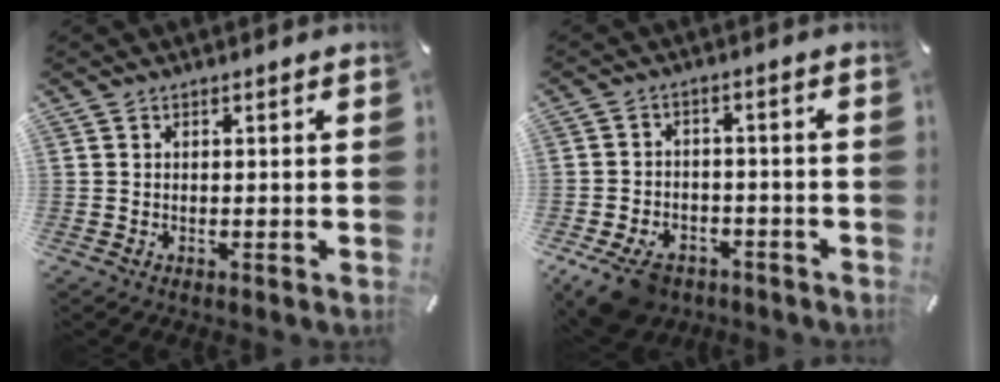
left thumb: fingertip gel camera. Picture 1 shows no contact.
{"total": 9.2, "force": [-5.8, 5.7, 4.4], "torque": [-0.086, 0.032, -0.101]}